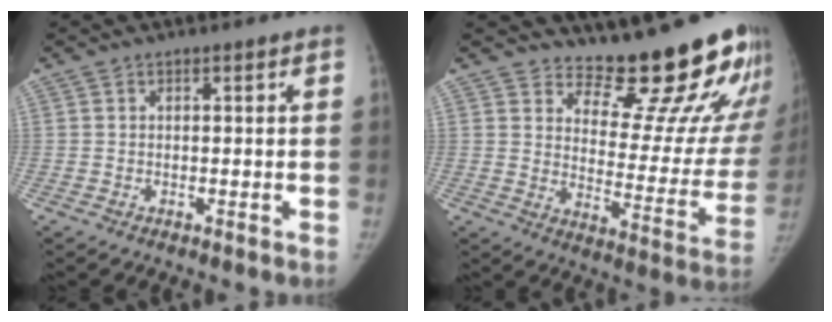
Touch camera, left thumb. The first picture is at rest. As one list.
[{"total": 18.7, "force": [16.5, 5.3, 7.0], "torque": [-0.034, -0.160, 0.212]}]